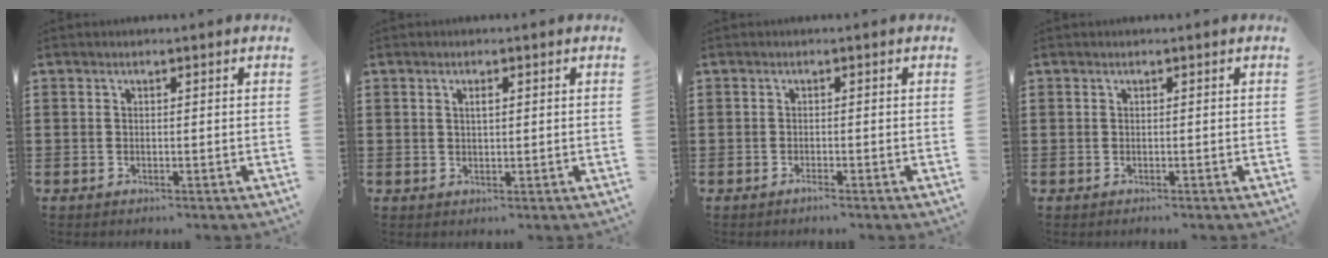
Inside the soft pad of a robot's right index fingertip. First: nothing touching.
{"total": 1.2, "force": [0.4, 0.4, 1.1], "torque": [-0.022, 0.004, 0.006]}
{"total": 0.9, "force": [-0.8, 0.1, 0.5], "torque": [-0.012, -0.005, -0.013]}
{"total": 0.0}